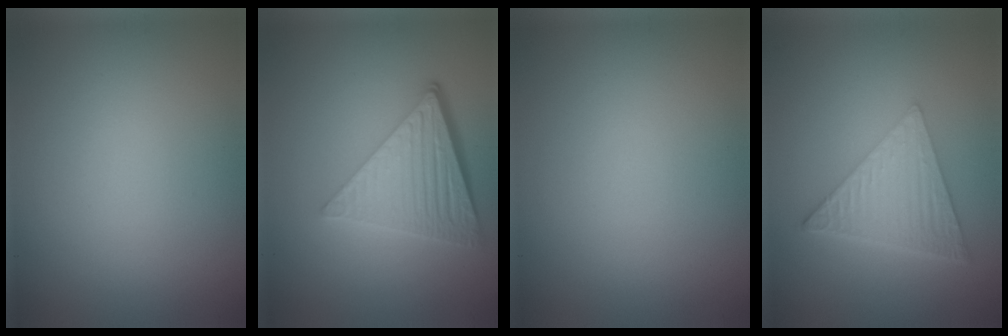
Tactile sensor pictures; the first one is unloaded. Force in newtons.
{"total": 6.5, "press": 4.4, "slide": 4.8}
{"total": 0.0}
{"total": 6.3, "press": 4.2, "slide": 4.7}